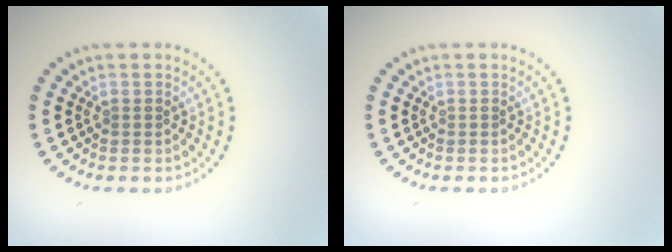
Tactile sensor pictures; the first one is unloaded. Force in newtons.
{"total": 0.0}